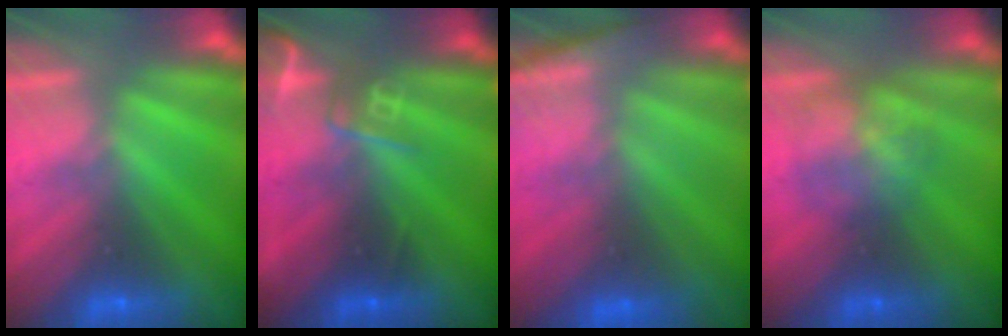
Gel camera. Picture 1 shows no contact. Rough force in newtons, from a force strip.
{"total": 2.7}
{"total": 8.5}
{"total": 2.9}